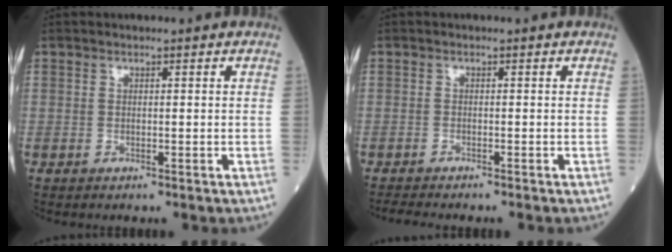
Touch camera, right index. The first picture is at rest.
{"total": 3.4, "force": [-3.1, -0.2, 1.4], "torque": [-0.018, -0.008, -0.049]}